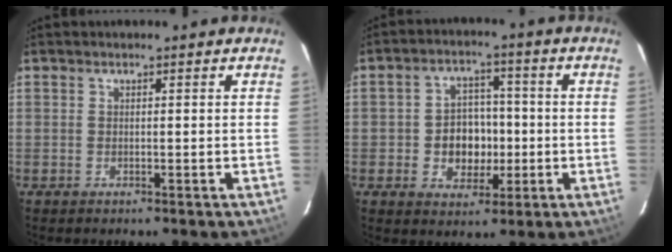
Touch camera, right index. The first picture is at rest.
{"total": 8.0, "force": [-1.4, 6.7, 4.2], "torque": [-0.091, 0.017, -0.012]}